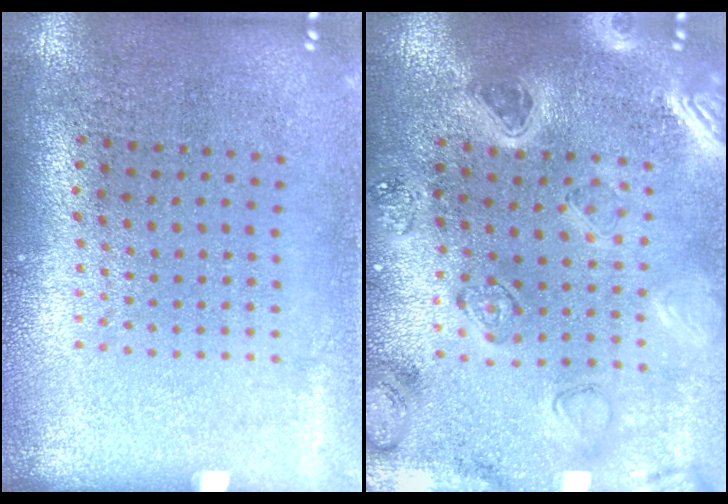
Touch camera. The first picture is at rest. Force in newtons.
{"total": 2.1, "press": 2.1, "slide": 0.4}